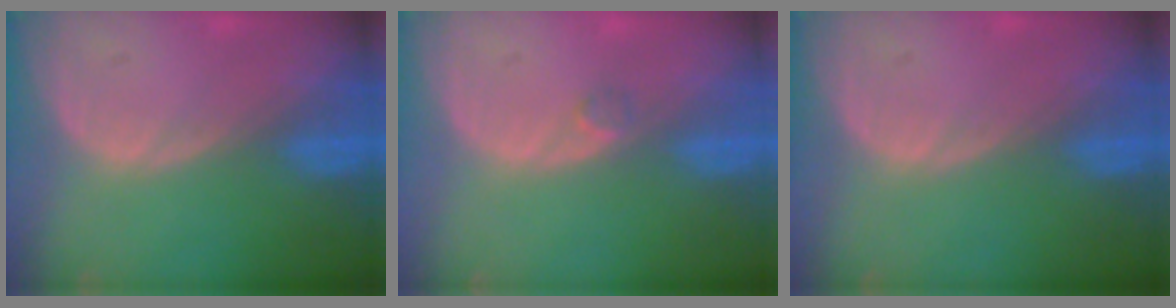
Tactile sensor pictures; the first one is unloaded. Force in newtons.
{"total": 1.2, "press": 1.0, "slide": 0.7}
{"total": 0.0}